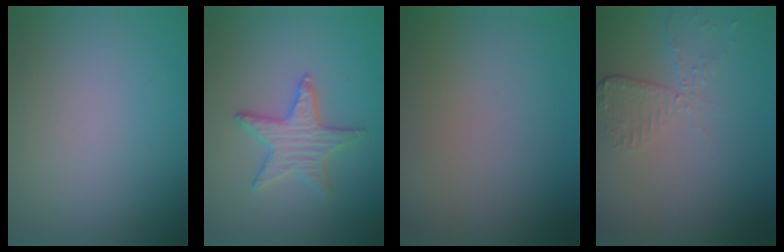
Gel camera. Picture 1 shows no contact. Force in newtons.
{"total": 3.2, "press": 3.1, "slide": 0.3}
{"total": 0.0}
{"total": 2.5, "press": 2.3, "slide": 1.2}